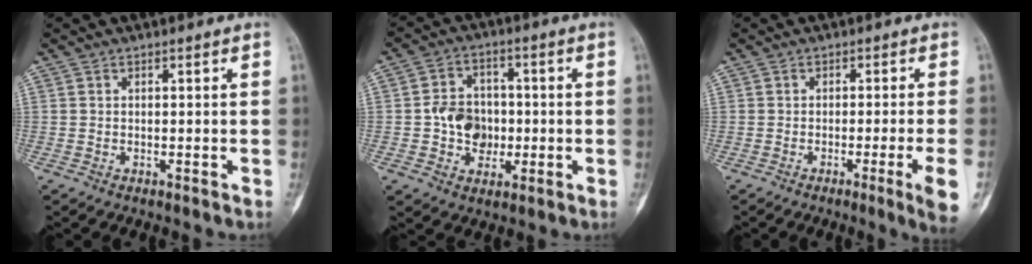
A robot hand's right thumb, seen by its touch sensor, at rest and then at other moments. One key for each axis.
{"total": 8.6, "fx": -0.9, "fy": 7.1, "fz": 4.8, "tx": -0.043, "ty": 0.017, "tz": -0.017}
{"total": 6.2, "fx": -2.3, "fy": -0.8, "fz": 5.7, "tx": -0.088, "ty": -0.010, "tz": -0.036}